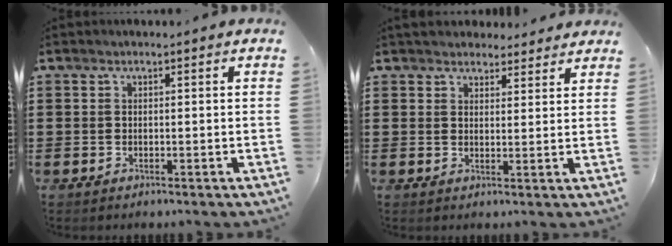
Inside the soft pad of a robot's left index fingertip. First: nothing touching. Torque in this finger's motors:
{"motor_torque": [2.14, 0.00, 0.17, 0.01]}